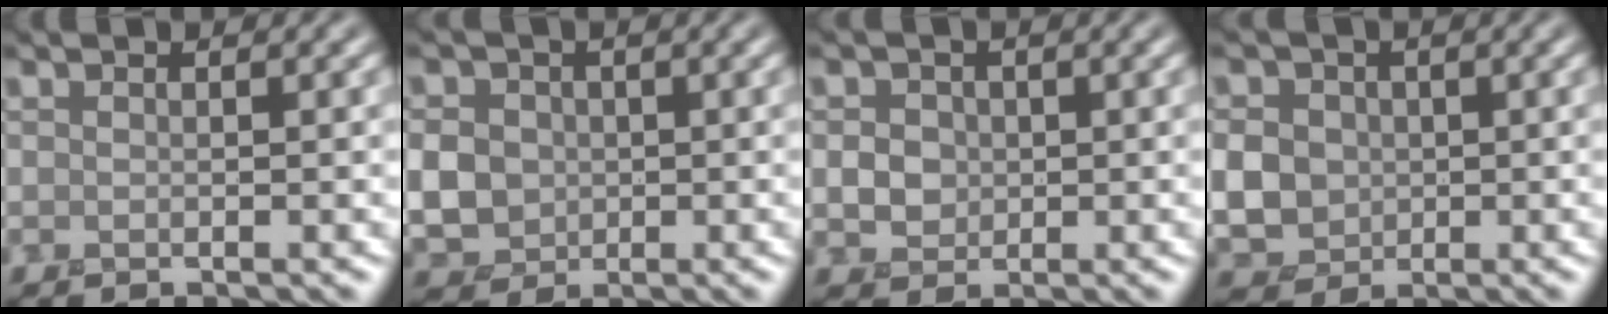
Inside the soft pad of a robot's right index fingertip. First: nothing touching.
{"total": 5.2, "force": [-0.1, 4.6, 2.5], "torque": [-0.068, 0.002, -0.014]}
{"total": 2.3, "force": [0.2, 2.1, 1.0], "torque": [-0.019, -0.001, 0.009]}
{"total": 5.8, "force": [0.0, 5.1, 2.8], "torque": [-0.071, 0.007, -0.016]}